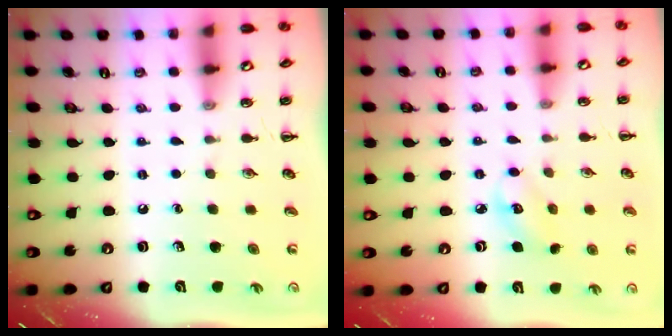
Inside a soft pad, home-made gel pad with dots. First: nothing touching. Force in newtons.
{"total": 4.4, "press": 4.3, "slide": 0.9}